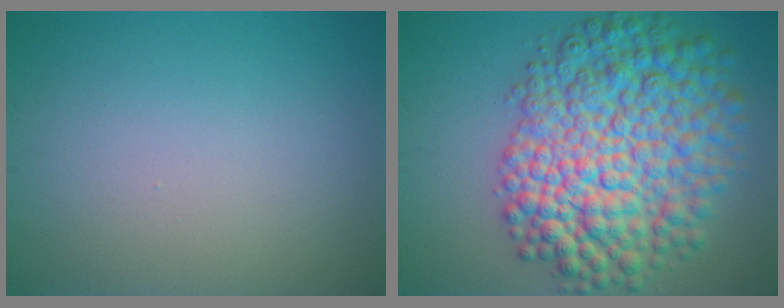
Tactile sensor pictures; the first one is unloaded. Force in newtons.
{"total": 12.2, "press": 12.2, "slide": 0.3}